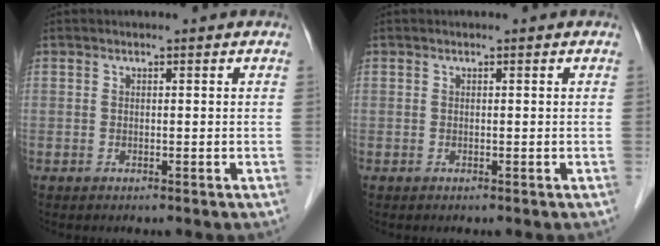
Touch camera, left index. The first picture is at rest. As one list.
[{"total": 0.0}]